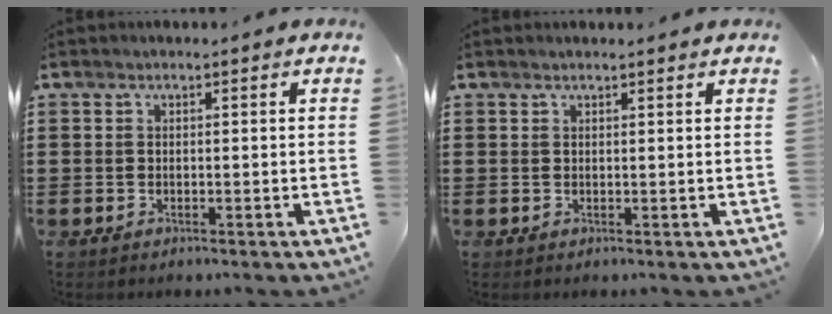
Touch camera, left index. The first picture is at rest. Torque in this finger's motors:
{"motor_torque": [1.92, -0.21, -0.01, 0.02]}